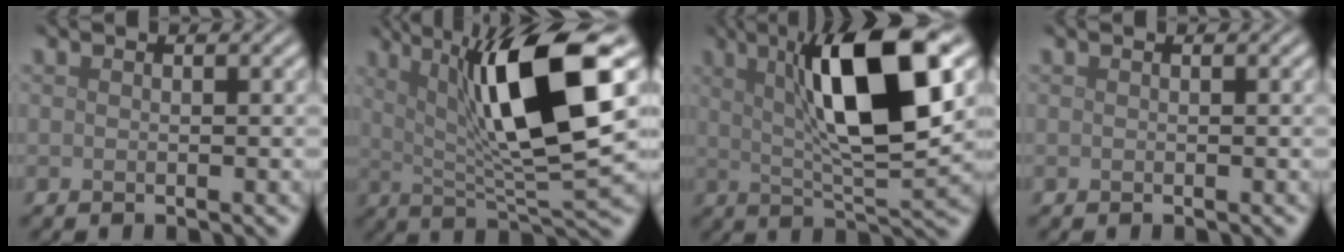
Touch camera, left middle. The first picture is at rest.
{"total": 12.4, "force": [3.5, 2.8, 11.5], "torque": [-0.181, 0.004, 0.061]}
{"total": 11.3, "force": [3.2, 2.7, 10.5], "torque": [-0.161, 0.011, 0.052]}
{"total": 0.0}